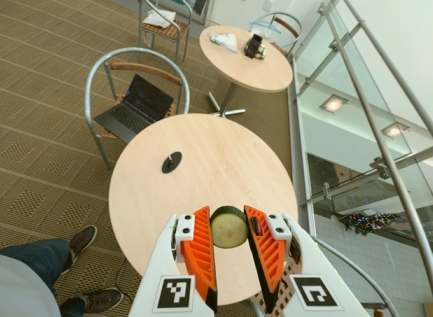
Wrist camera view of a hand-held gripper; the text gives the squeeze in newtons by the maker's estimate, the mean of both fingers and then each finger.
{"total": 7.3, "left": 7.0, "right": 7.6}